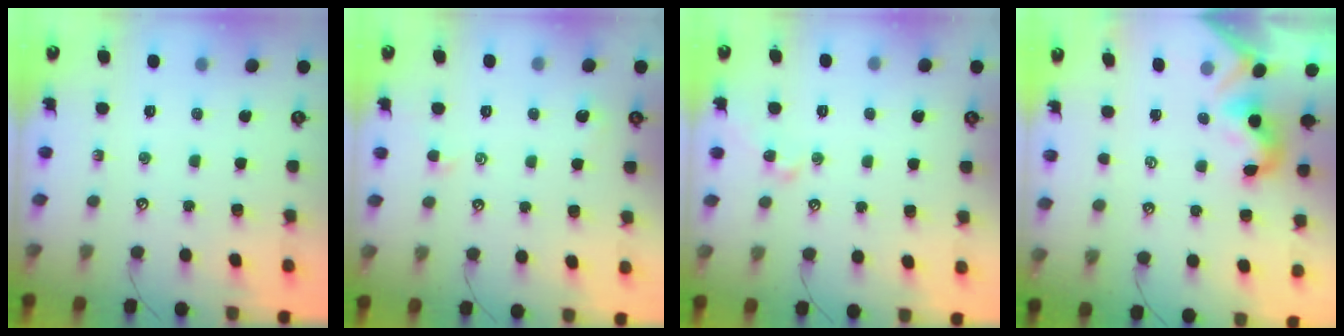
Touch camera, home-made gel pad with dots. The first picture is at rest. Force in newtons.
{"total": 0.7, "press": 0.5, "slide": 0.5}
{"total": 2.0, "press": 1.9, "slide": 0.6}
{"total": 1.4, "press": 1.2, "slide": 0.7}